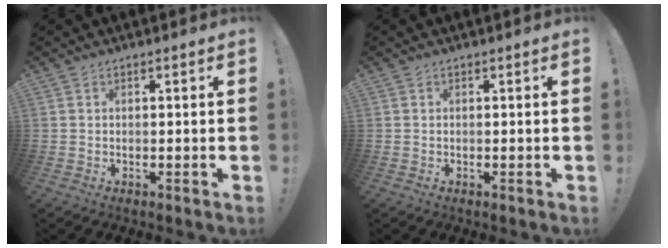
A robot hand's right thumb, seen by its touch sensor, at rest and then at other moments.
{"total": 0.0}